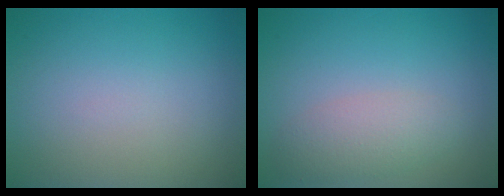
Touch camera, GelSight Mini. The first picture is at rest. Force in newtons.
{"total": 2.7, "press": 2.7, "slide": 0.1}